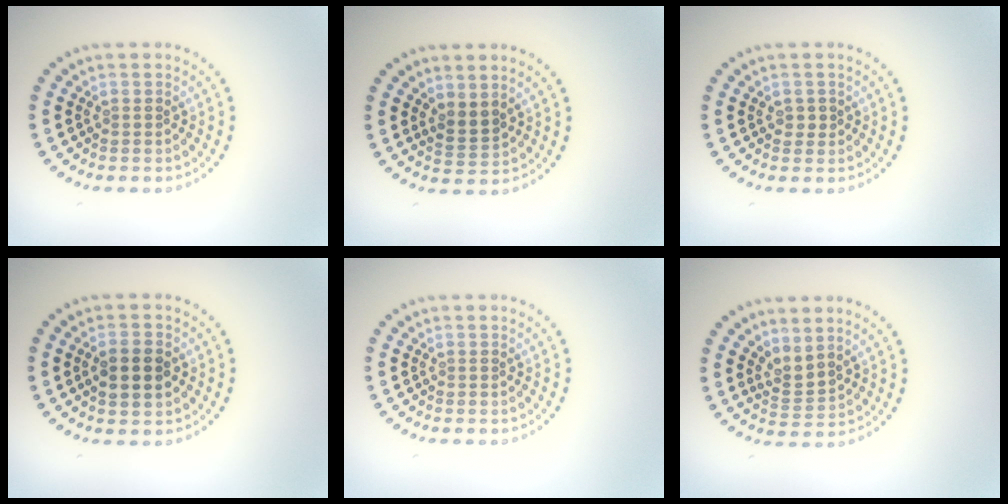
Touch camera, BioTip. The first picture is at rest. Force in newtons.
{"total": 1.7, "press": 1.3, "slide": 1.1}
{"total": 1.0, "press": 0.9, "slide": 0.3}
{"total": 2.9, "press": 2.9, "slide": 0.2}
{"total": 0.0}
{"total": 2.1, "press": 1.4, "slide": 1.6}